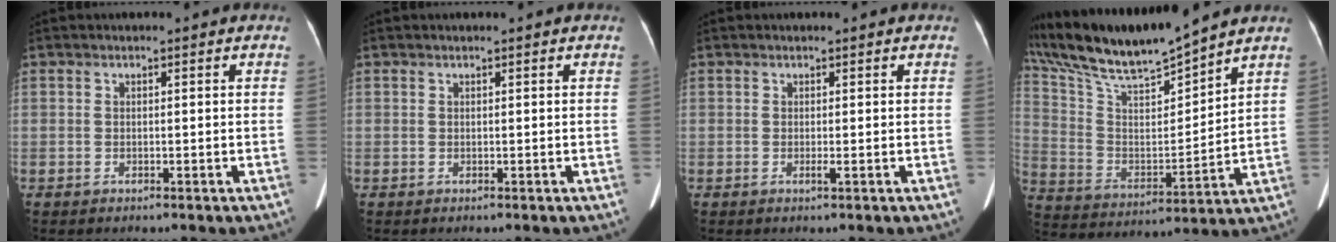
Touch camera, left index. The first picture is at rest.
{"total": 0.0}
{"total": 0.6, "force": [0.0, -0.1, 0.6], "torque": [-0.008, -0.001, -0.001]}
{"total": 16.6, "force": [15.0, 0.3, 7.1], "torque": [-0.151, 0.004, 0.284]}